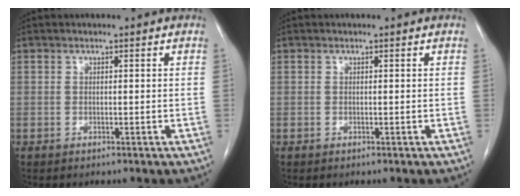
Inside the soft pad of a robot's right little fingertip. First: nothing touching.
{"total": 0.0}